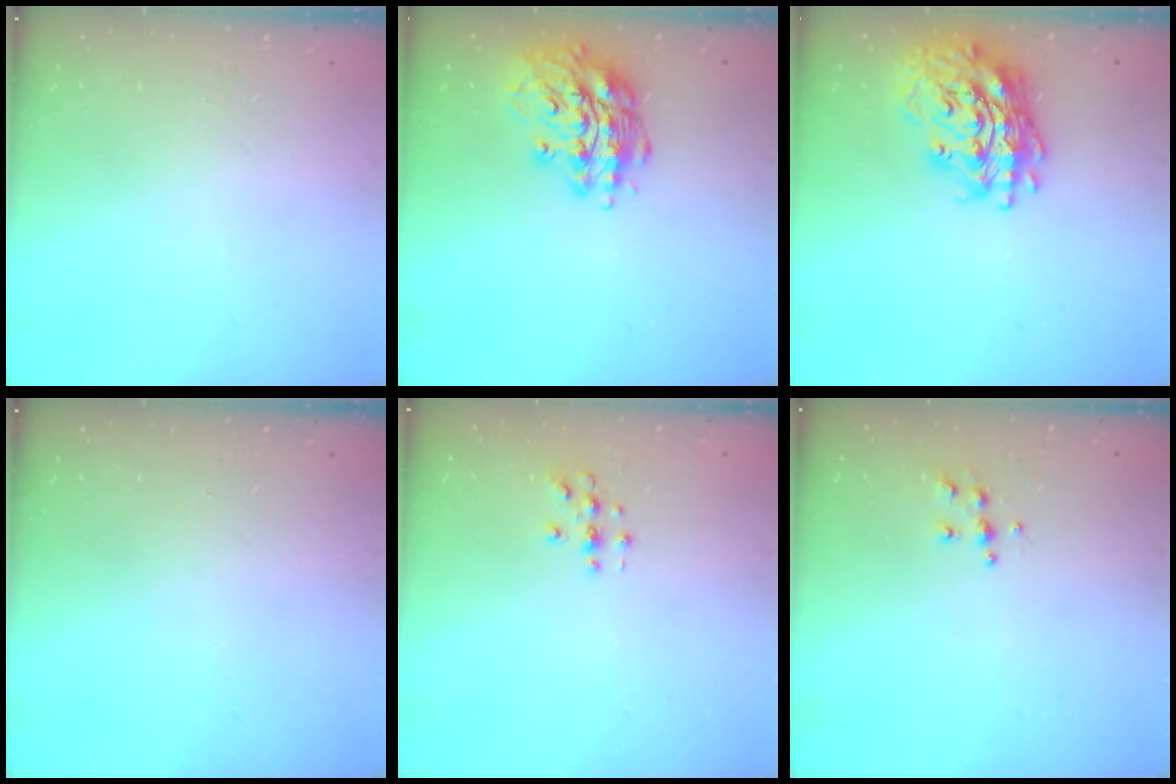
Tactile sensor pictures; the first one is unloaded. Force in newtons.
{"total": 16.0, "press": 15.9, "slide": 1.6}
{"total": 19.4, "press": 19.2, "slide": 3.0}
{"total": 0.0}
{"total": 3.0, "press": 3.0, "slide": 0.3}
{"total": 5.7, "press": 5.7, "slide": 0.6}